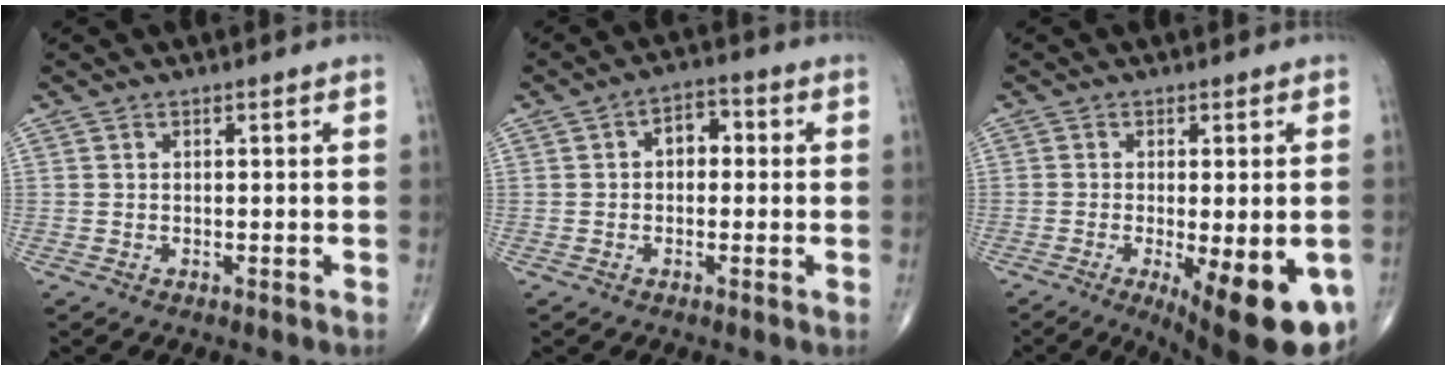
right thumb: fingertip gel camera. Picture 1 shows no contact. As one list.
[{"total": 4.9, "force": [0.4, 3.3, 3.6], "torque": [-0.036, 0.018, -0.003]}, {"total": 16.3, "force": [-6.4, 5.4, 14.0], "torque": [-0.151, -0.016, -0.078]}]